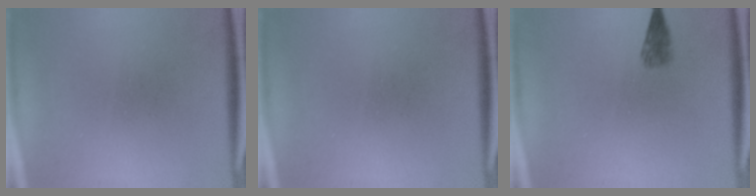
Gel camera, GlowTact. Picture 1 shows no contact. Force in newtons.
{"total": 0.0}
{"total": 1.9}